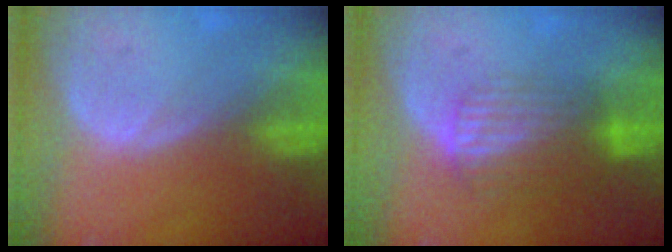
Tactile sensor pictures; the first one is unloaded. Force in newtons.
{"total": 6.8, "press": 5.7, "slide": 3.7}